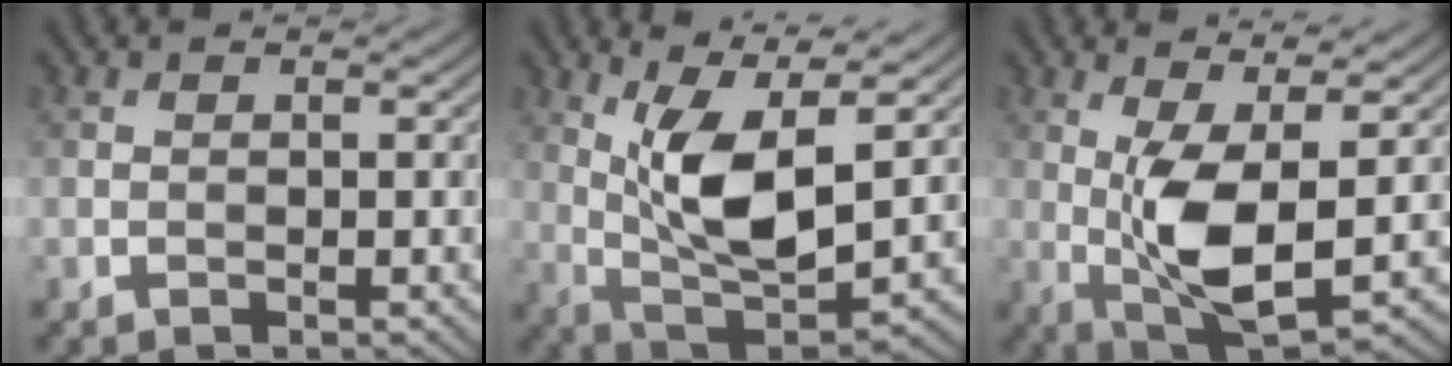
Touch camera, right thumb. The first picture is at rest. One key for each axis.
{"total": 10.5, "fx": 2.9, "fy": 3.7, "fz": 9.4, "tx": -0.189, "ty": -0.006, "tz": 0.060}
{"total": 8.5, "fx": 0.3, "fy": 2.9, "fz": 8.0, "tx": -0.168, "ty": -0.004, "tz": 0.010}